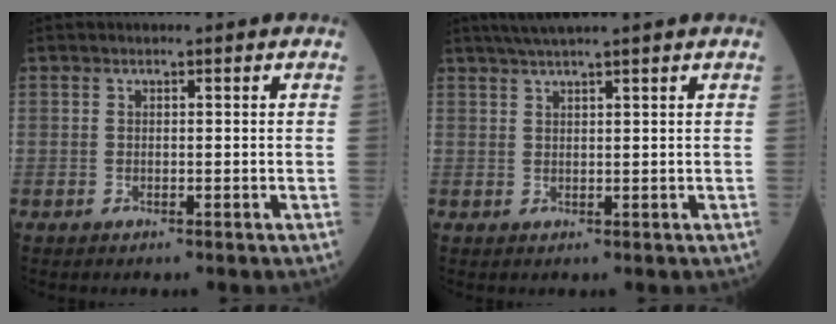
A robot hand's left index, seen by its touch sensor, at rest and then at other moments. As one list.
[{"total": 4.9, "force": [4.0, -1.0, 2.7], "torque": [-0.043, 0.023, 0.072]}]